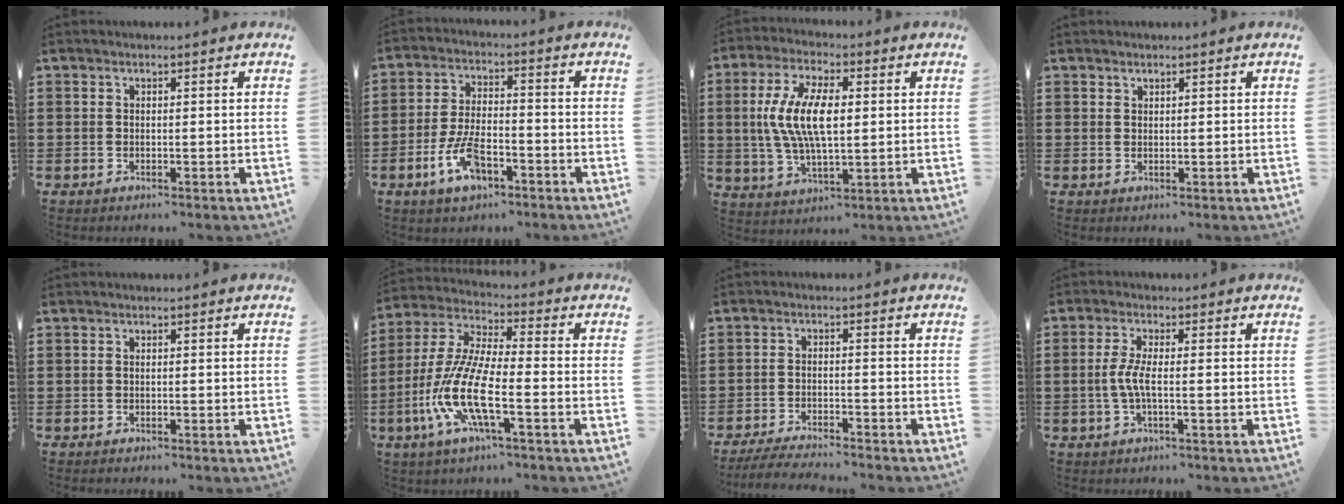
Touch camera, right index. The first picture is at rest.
{"total": 7.4, "force": [-3.6, 3.2, 5.6], "torque": [-0.131, -0.003, -0.071]}
{"total": 10.1, "force": [0.7, 4.2, 9.2], "torque": [-0.207, 0.002, 0.004]}
{"total": 0.8, "force": [0.7, 0.4, 0.0], "torque": [-0.001, 0.002, 0.014]}
{"total": 0.0}
{"total": 11.3, "force": [-4.6, 2.5, 10.0], "torque": [-0.252, -0.021, -0.101]}
{"total": 3.7, "force": [-3.6, 0.0, 0.9], "torque": [-0.021, -0.005, -0.075]}
{"total": 3.8, "force": [-0.6, 0.6, 3.7], "torque": [-0.097, -0.009, -0.024]}